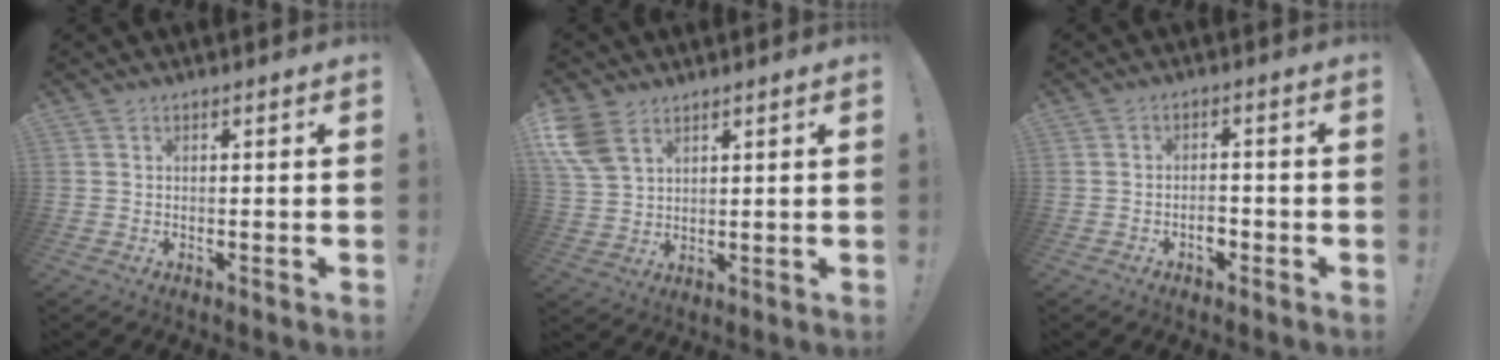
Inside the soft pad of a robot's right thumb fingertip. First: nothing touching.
{"total": 8.2, "force": [4.7, 5.1, 4.3], "torque": [-0.089, -0.012, 0.097]}
{"total": 2.9, "force": [-1.4, 1.9, 1.7], "torque": [-0.018, 0.001, -0.027]}